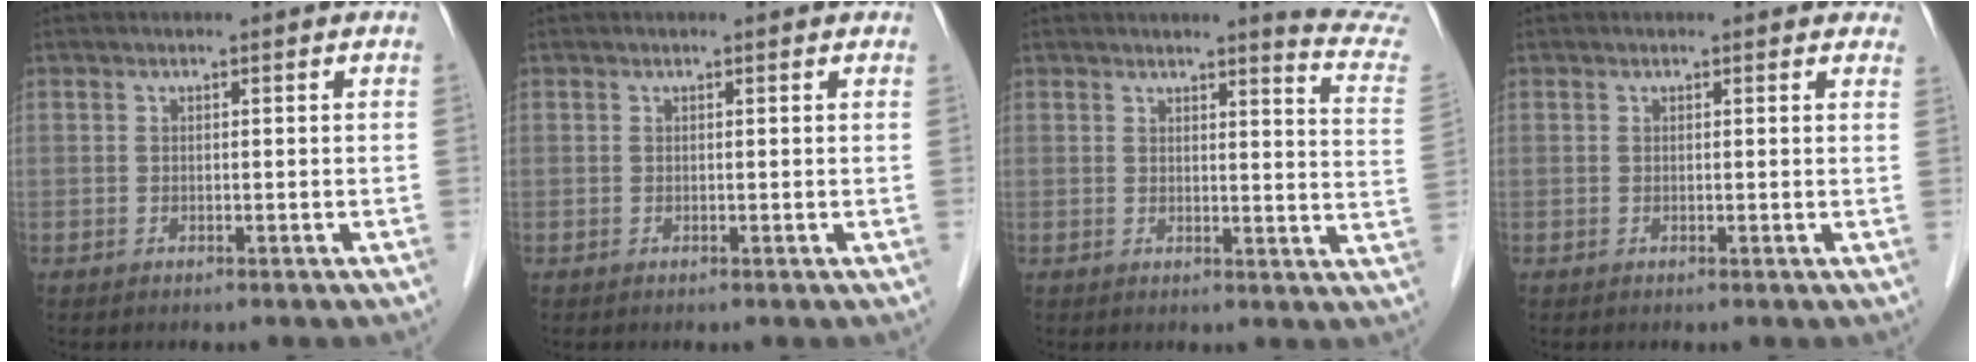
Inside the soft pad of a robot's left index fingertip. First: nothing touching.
{"total": 1.2, "force": [1.0, 0.4, 0.3], "torque": [-0.013, 0.010, 0.007]}
{"total": 9.4, "force": [9.1, -1.1, 2.0], "torque": [-0.017, -0.083, 0.077]}
{"total": 3.2, "force": [2.9, 1.2, 0.9], "torque": [0.001, 0.003, 0.013]}